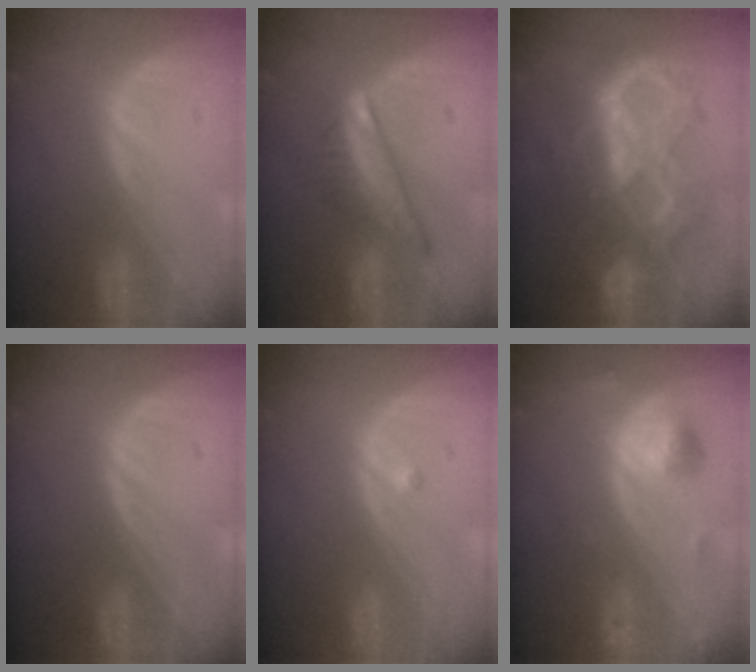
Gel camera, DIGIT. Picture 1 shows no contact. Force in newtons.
{"total": 7.5, "press": 6.4, "slide": 3.9}
{"total": 10.7, "press": 10.6, "slide": 1.1}
{"total": 0.0}
{"total": 0.5, "press": 0.4, "slide": 0.3}
{"total": 4.6, "press": 4.6, "slide": 0.3}